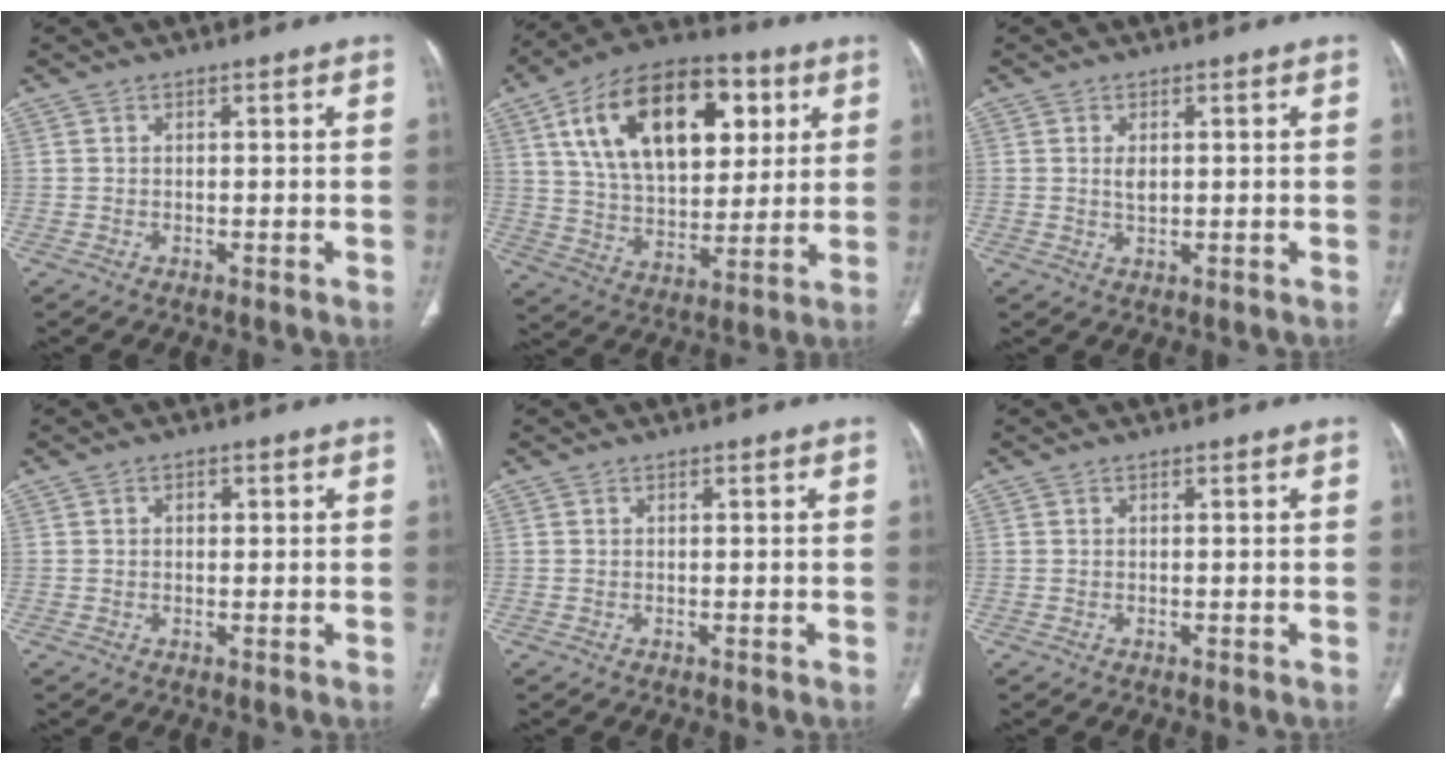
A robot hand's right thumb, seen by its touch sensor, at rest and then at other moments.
{"total": 25.4, "force": [9.0, 14.4, 18.8], "torque": [-0.286, -0.007, 0.149]}
{"total": 2.2, "force": [0.5, 1.2, 1.7], "torque": [-0.029, -0.005, 0.012]}
{"total": 1.6, "force": [0.5, 1.1, 1.1], "torque": [-0.015, 0.002, 0.007]}
{"total": 0.0}
{"total": 0.0}